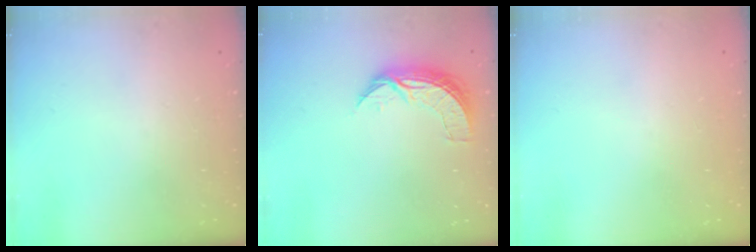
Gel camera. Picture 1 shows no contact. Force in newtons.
{"total": 7.4, "press": 7.4, "slide": 0.5}
{"total": 0.0}